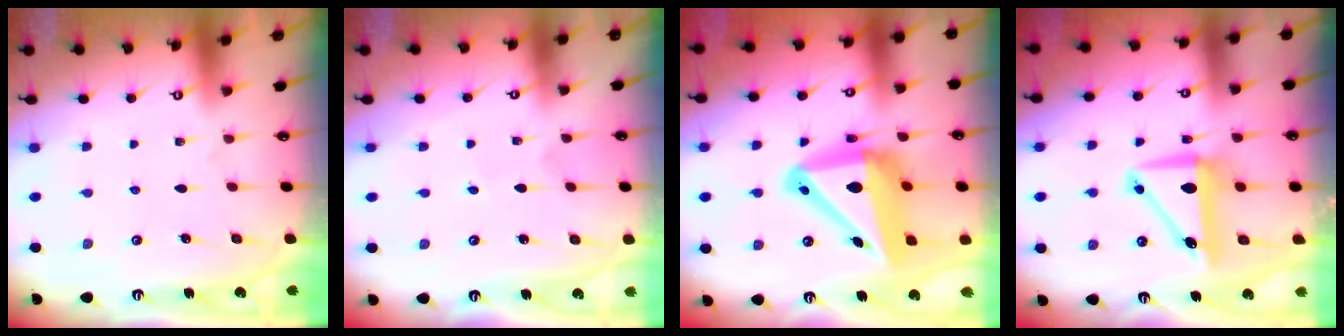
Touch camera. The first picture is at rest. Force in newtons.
{"total": 2.6, "press": 2.6, "slide": 0.3}
{"total": 19.0, "press": 18.8, "slide": 3.0}
{"total": 9.1, "press": 9.0, "slide": 1.6}